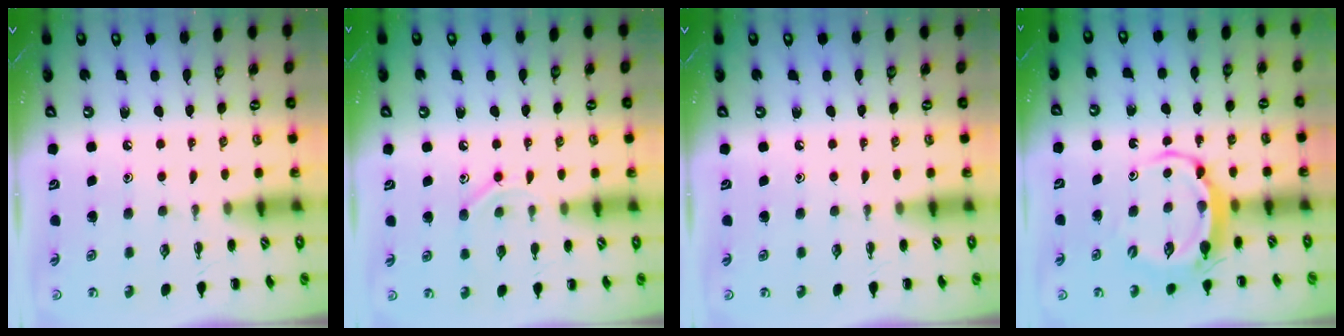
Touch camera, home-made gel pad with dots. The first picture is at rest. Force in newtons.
{"total": 8.0, "press": 7.8, "slide": 1.5}
{"total": 0.0}
{"total": 5.6, "press": 5.5, "slide": 0.6}